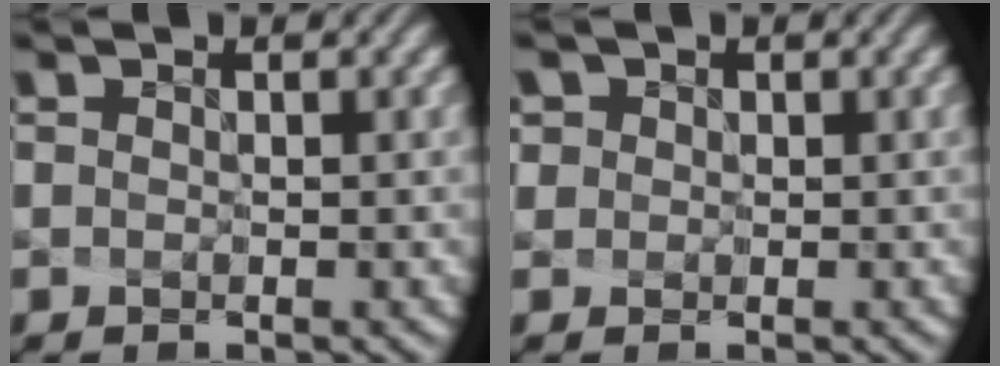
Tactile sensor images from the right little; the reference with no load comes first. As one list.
[{"total": 5.0, "force": [2.9, 3.6, 2.1], "torque": [-0.047, 0.012, 0.041]}]